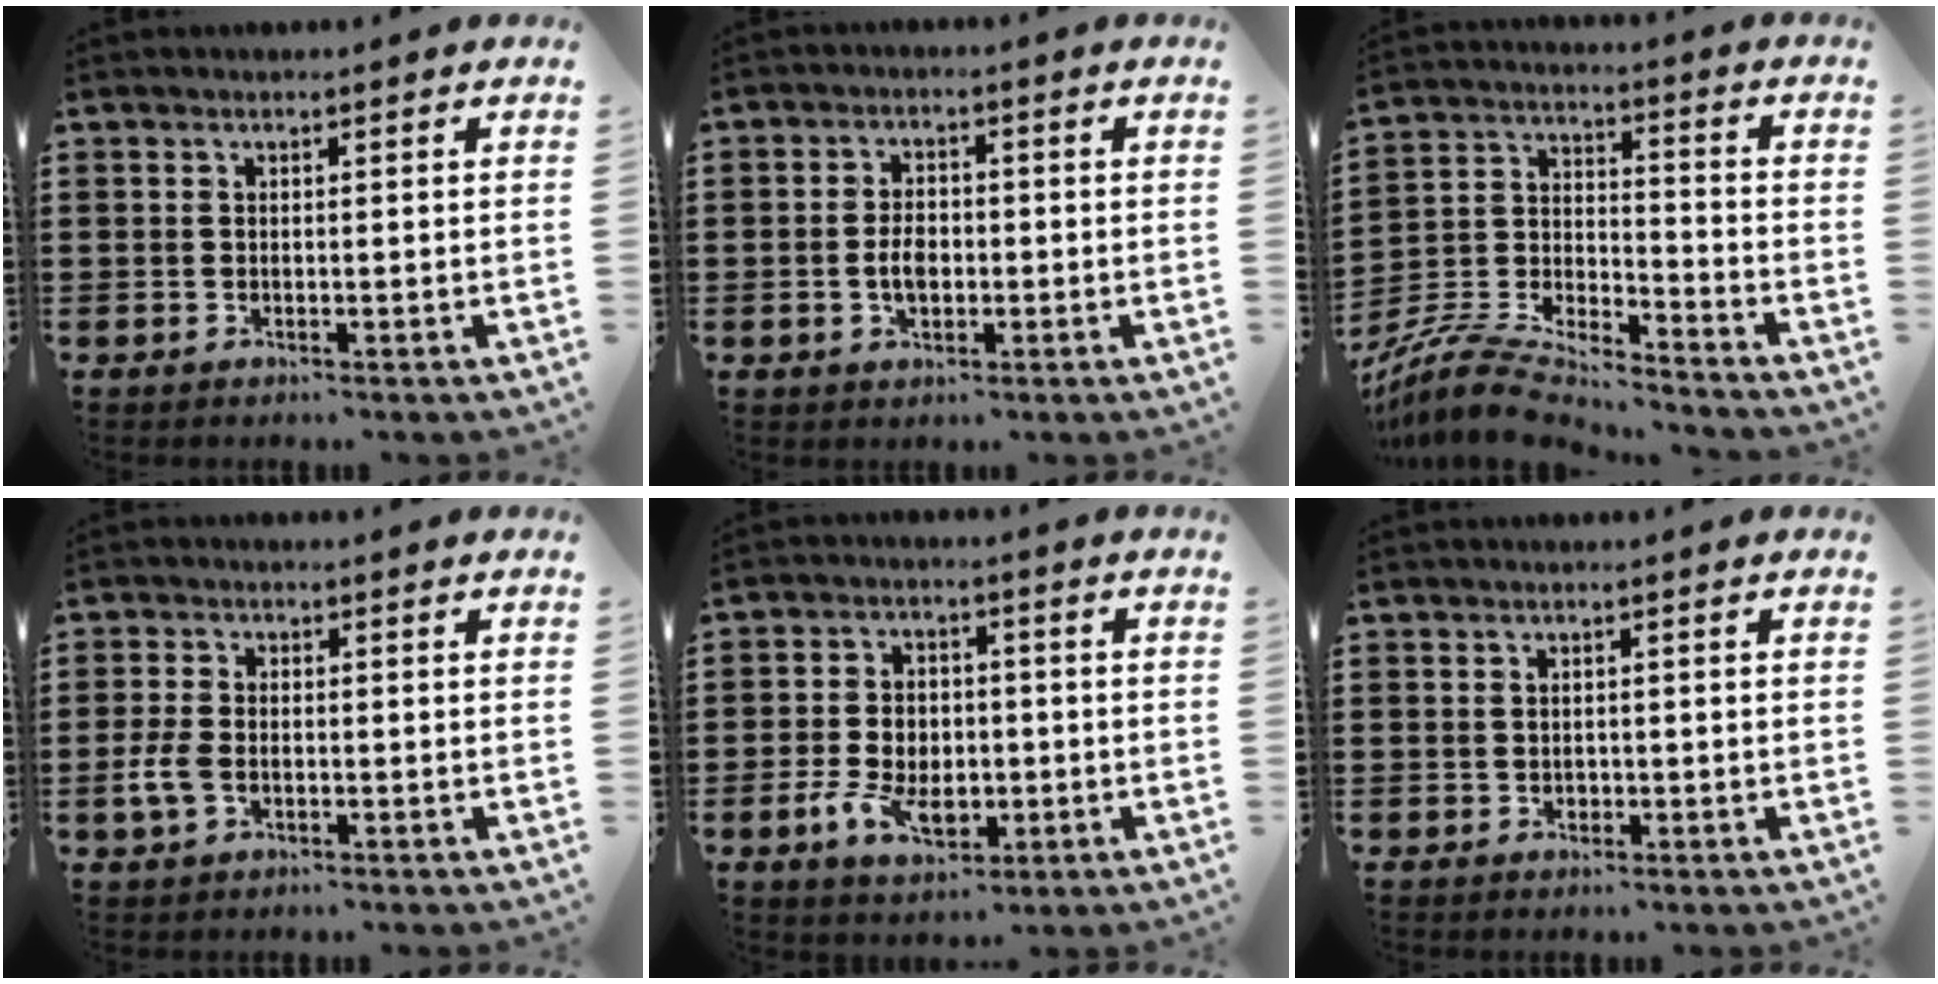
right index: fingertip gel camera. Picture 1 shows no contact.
{"total": 3.8, "force": [-0.6, 2.3, 3.0], "torque": [-0.057, -0.001, -0.015]}
{"total": 7.9, "force": [-7.6, 1.0, 2.2], "torque": [-0.064, -0.005, -0.156]}
{"total": 3.6, "force": [-1.0, 2.2, 2.7], "torque": [-0.077, -0.009, -0.026]}
{"total": 7.1, "force": [-2.0, 4.8, 4.7], "torque": [-0.105, 0.008, -0.038]}
{"total": 0.8, "force": [0.0, 0.8, 0.3], "torque": [-0.008, 0.004, 0.000]}